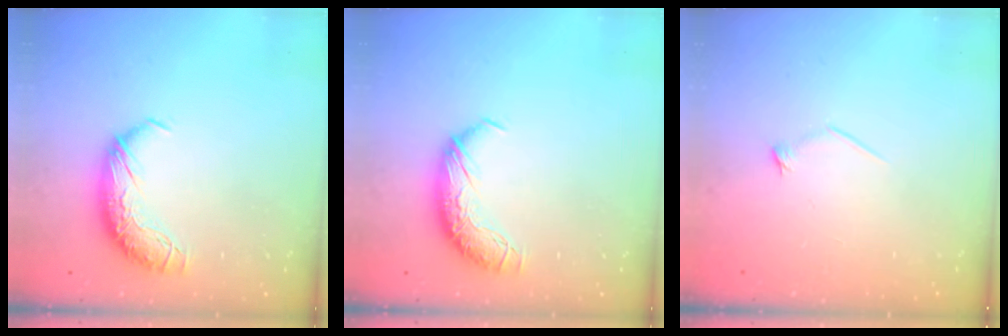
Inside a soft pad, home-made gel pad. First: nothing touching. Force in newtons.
{"total": 0.0}
{"total": 7.7, "press": 7.7, "slide": 0.6}